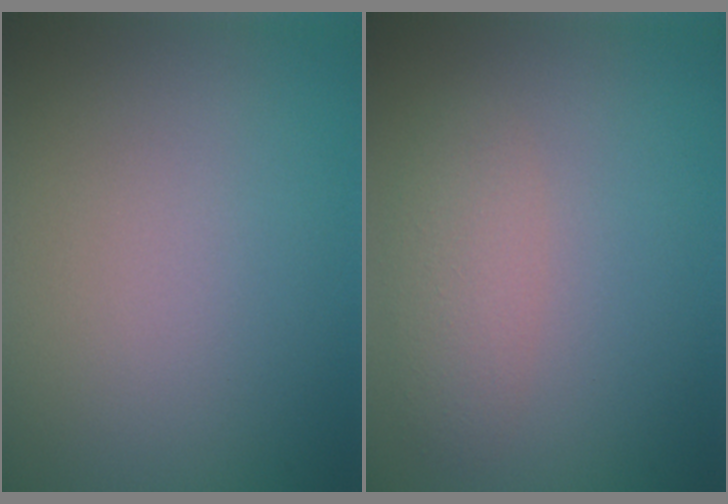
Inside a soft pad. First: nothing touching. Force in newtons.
{"total": 2.4, "press": 2.4, "slide": 0.0}